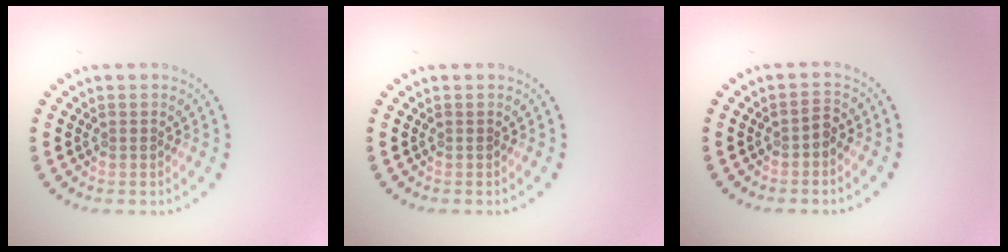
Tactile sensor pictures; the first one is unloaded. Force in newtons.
{"total": 0.0}
{"total": 1.1, "press": 1.0, "slide": 0.4}